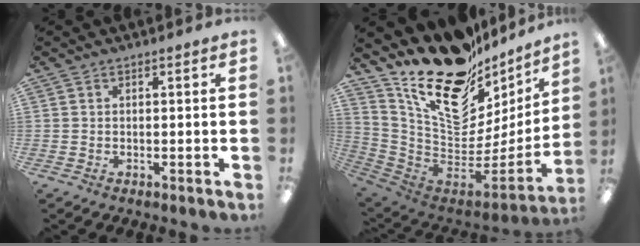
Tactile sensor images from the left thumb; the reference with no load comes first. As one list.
[{"total": 24.3, "force": [16.4, 11.3, 13.8], "torque": [-0.217, -0.124, 0.302]}]